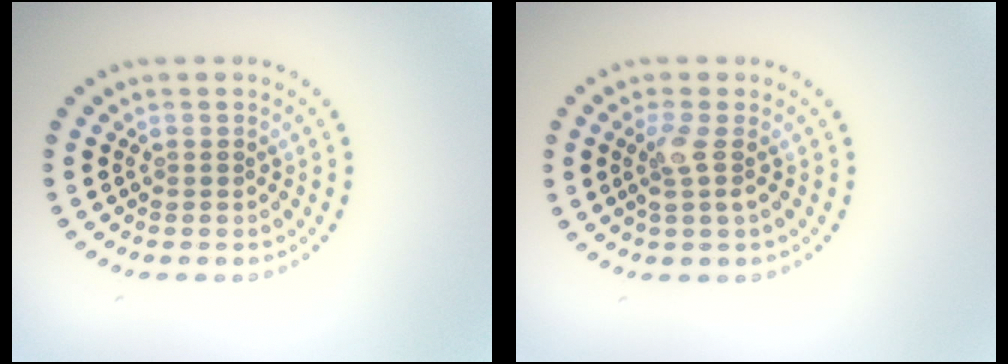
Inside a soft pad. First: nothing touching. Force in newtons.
{"total": 2.0, "press": 1.5, "slide": 1.3}